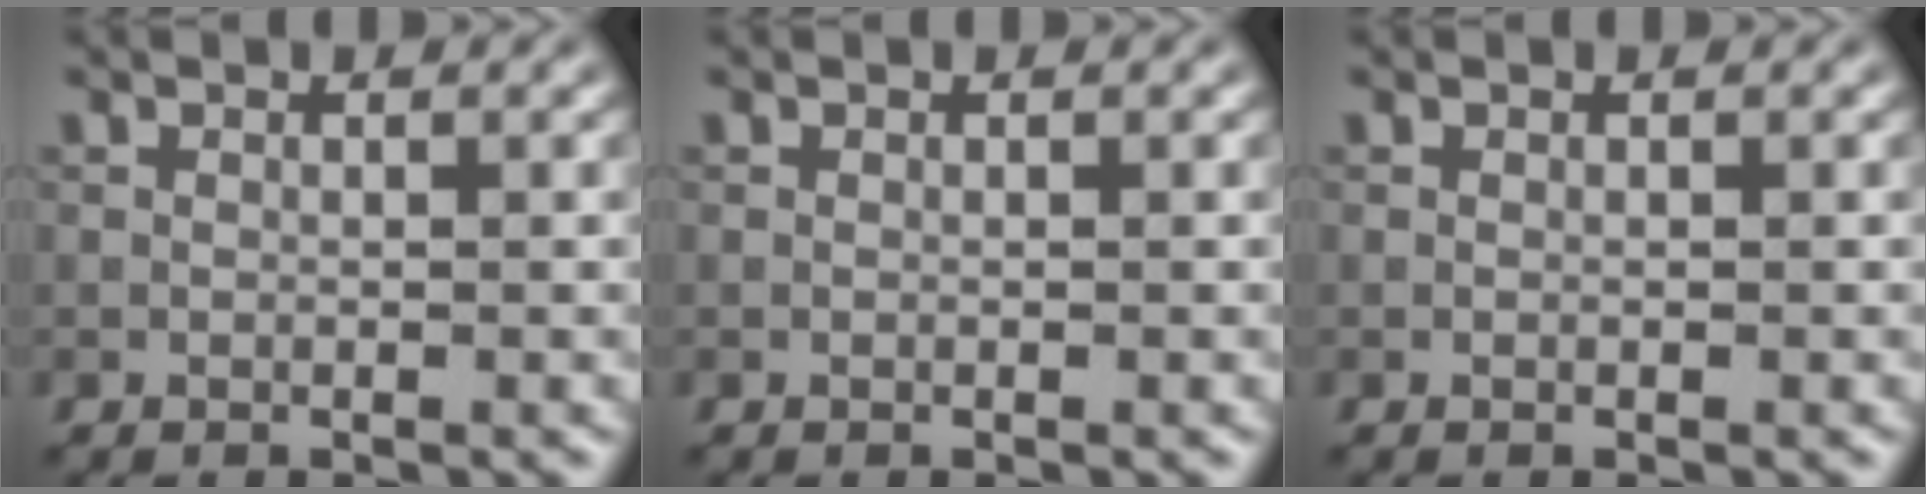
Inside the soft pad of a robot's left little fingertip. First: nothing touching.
{"total": 0.0}
{"total": 0.0}